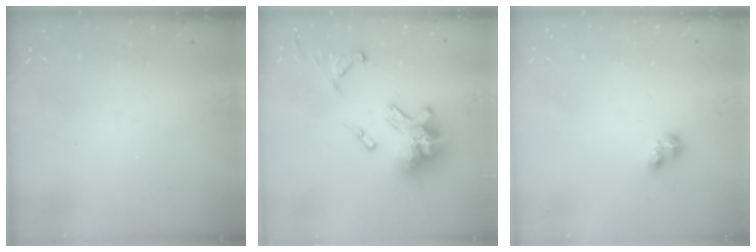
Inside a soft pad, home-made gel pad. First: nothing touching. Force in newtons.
{"total": 18.6, "press": 18.5, "slide": 2.3}
{"total": 2.7, "press": 2.6, "slide": 0.5}